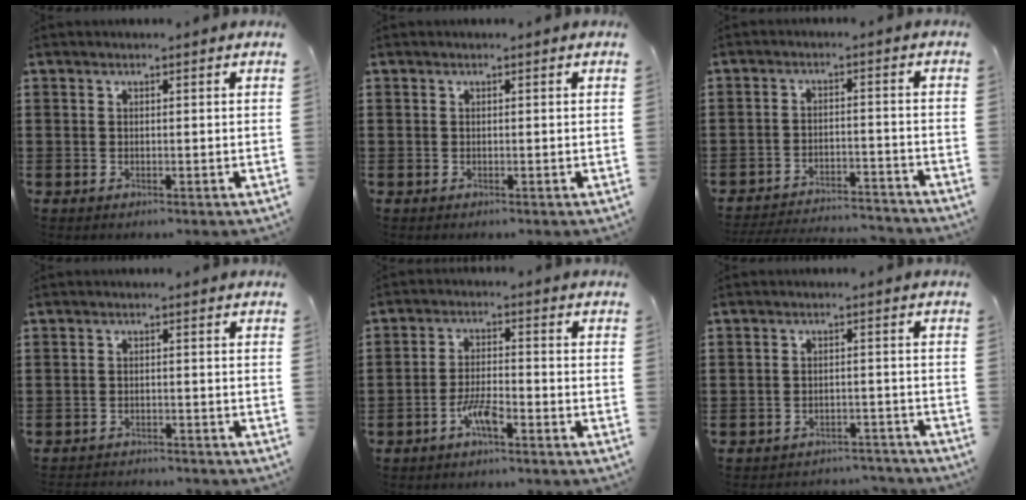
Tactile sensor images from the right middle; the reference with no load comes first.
{"total": 0.0}
{"total": 4.2, "force": [-4.1, 0.3, 0.5], "torque": [-0.011, 0.005, -0.087]}
{"total": 1.9, "force": [-1.9, 0.1, 0.0], "torque": [-0.006, 0.001, -0.042]}
{"total": 4.7, "force": [-2.8, 1.0, 3.7], "torque": [-0.088, 0.000, -0.060]}
{"total": 3.1, "force": [-3.1, 0.4, -0.3], "torque": [-0.002, 0.001, -0.068]}